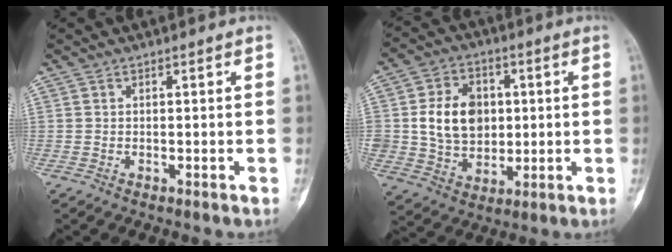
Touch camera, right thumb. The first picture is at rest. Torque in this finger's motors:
{"motor_torque": [1.33, 2.29, 0.78, -0.45, 0.12]}